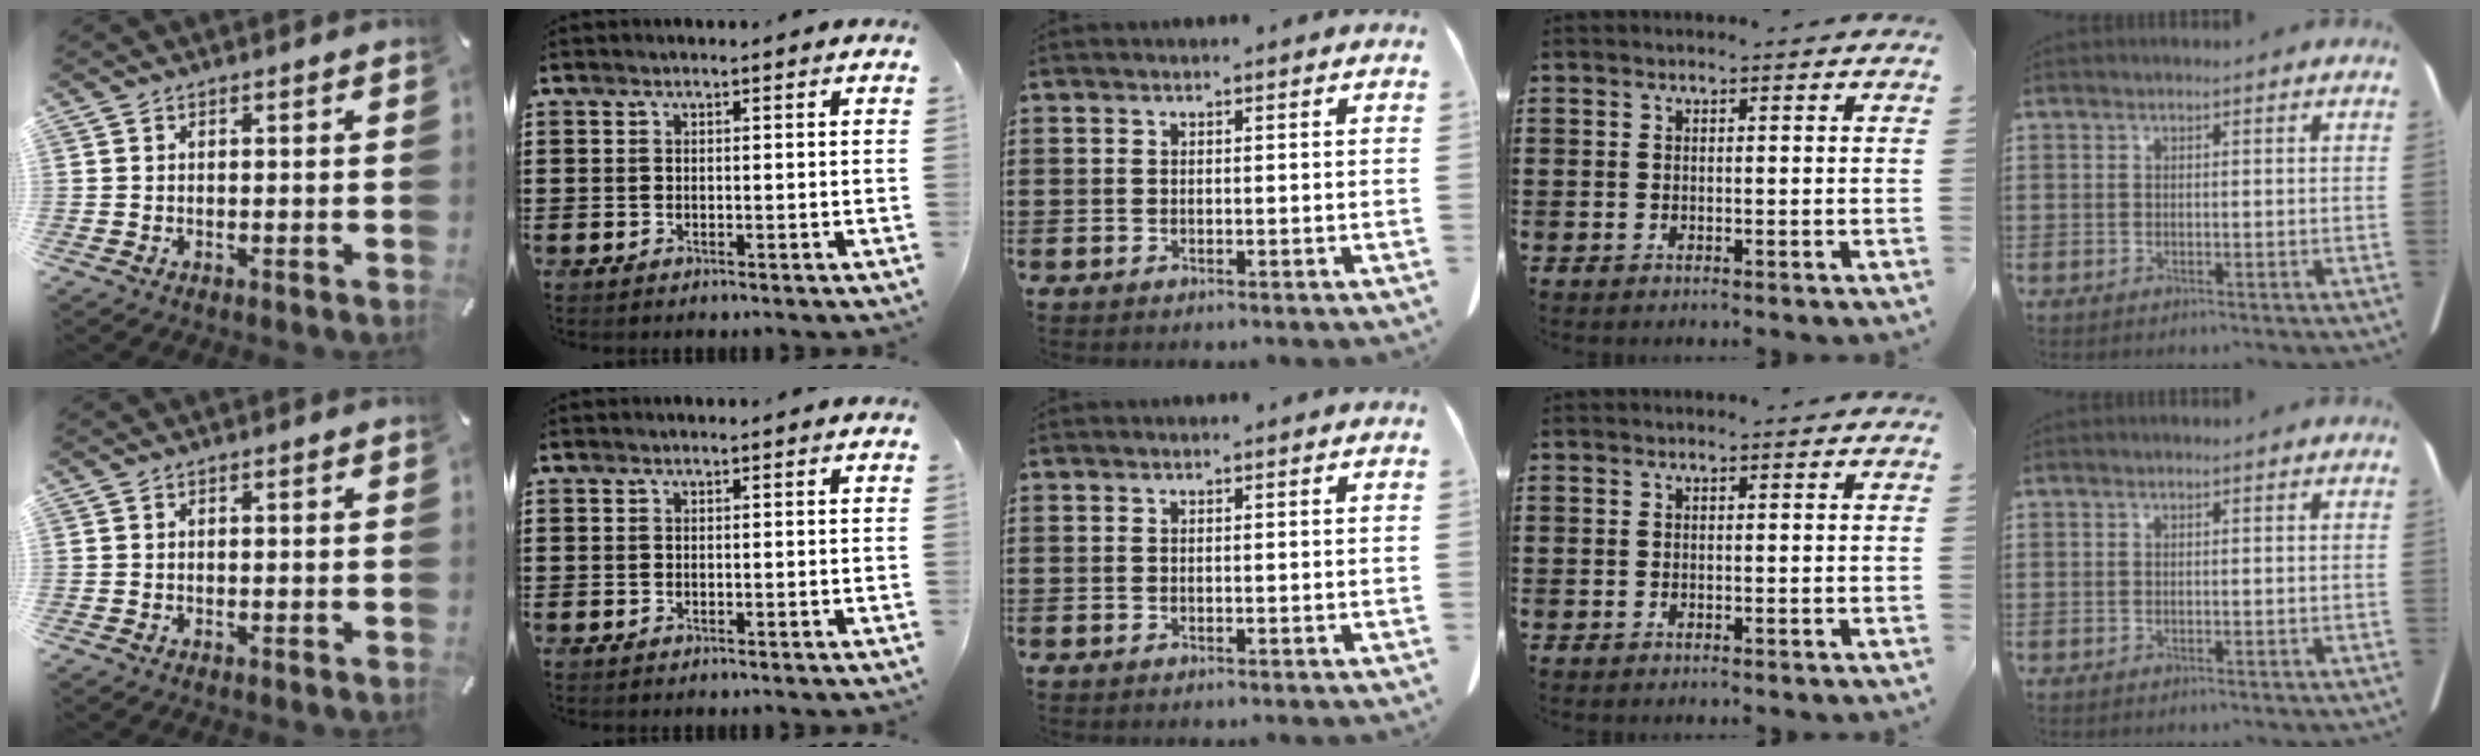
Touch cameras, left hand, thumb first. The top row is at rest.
{}